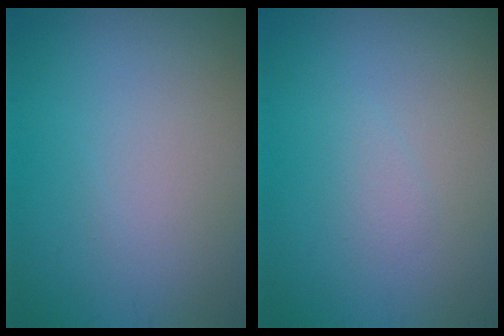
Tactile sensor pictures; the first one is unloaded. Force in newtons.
{"total": 0.9, "press": 0.9, "slide": 0.2}